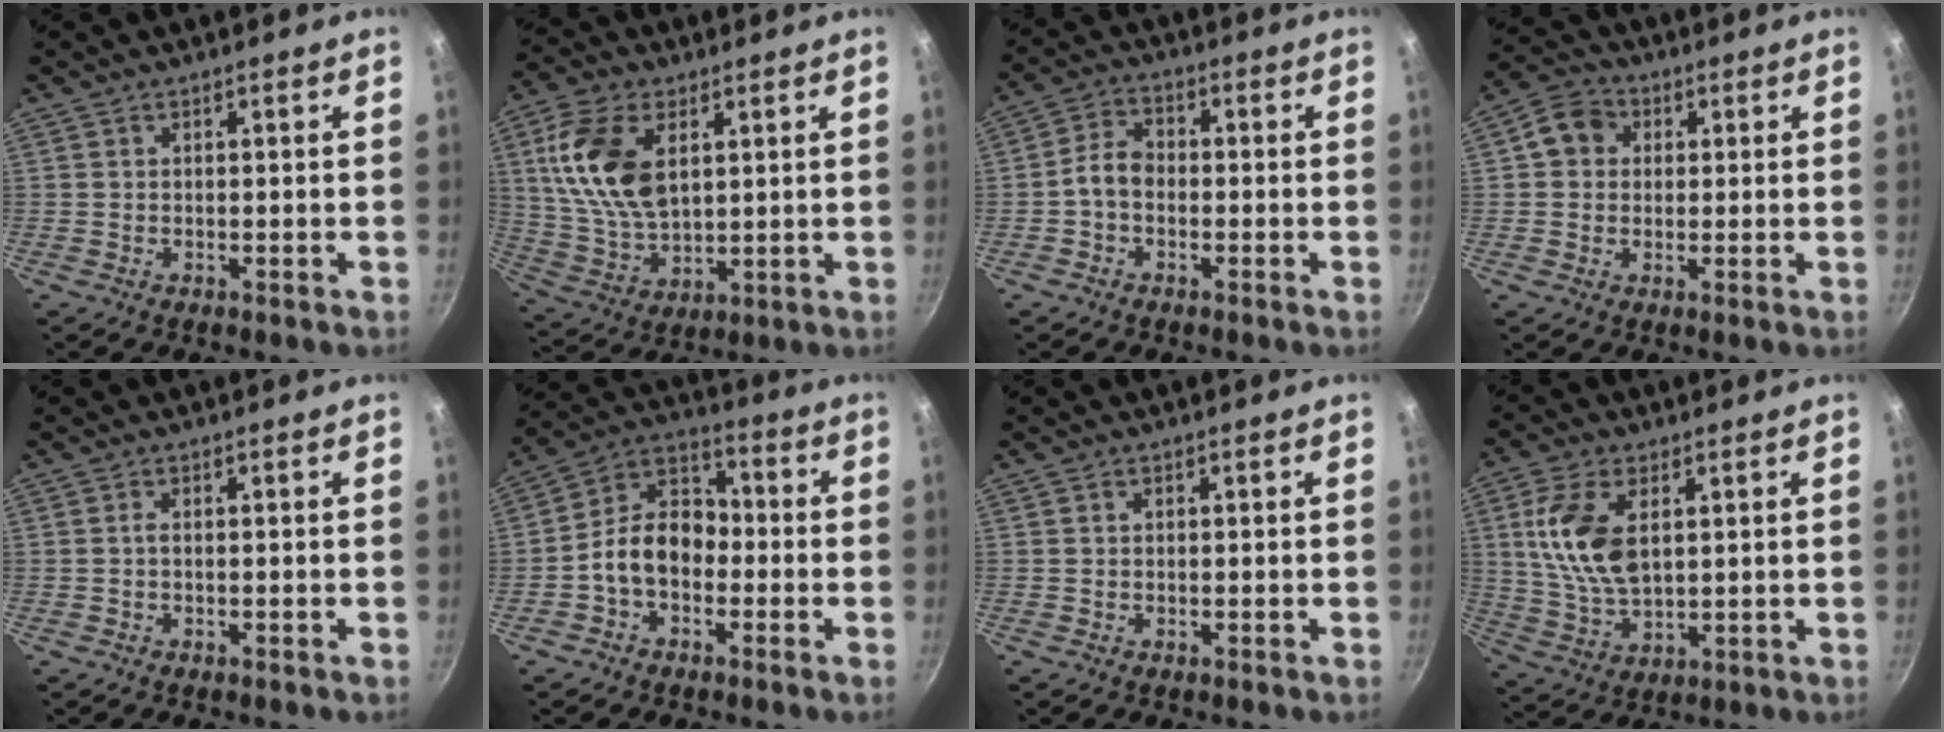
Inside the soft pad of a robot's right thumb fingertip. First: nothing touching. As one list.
[{"total": 15.7, "force": [4.4, 9.1, 11.9], "torque": [-0.216, -0.012, 0.094]}, {"total": 4.8, "force": [-1.2, 3.4, 3.2], "torque": [-0.051, 0.025, -0.034]}, {"total": 6.5, "force": [1.3, 5.7, 3.0], "torque": [-0.022, 0.012, 0.010]}, {"total": 0.9, "force": [-0.1, 0.4, 0.8], "torque": [-0.016, 0.004, -0.003]}, {"total": 10.8, "force": [-2.6, 7.7, 7.1], "torque": [-0.084, 0.046, -0.066]}, {"total": 0.6, "force": [0.1, 0.5, 0.3], "torque": [-0.004, 0.004, 0.001]}, {"total": 12.7, "force": [3.1, 7.1, 10.1], "torque": [-0.192, -0.015, 0.066]}]